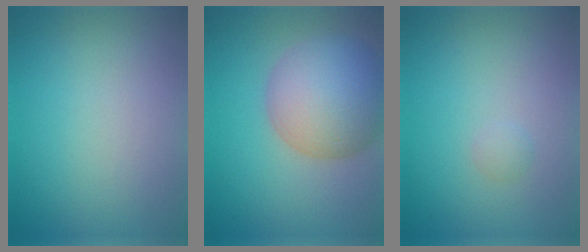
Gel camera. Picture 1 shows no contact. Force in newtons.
{"total": 9.0, "press": 9.0, "slide": 0.5}
{"total": 0.6, "press": 0.6, "slide": 0.0}